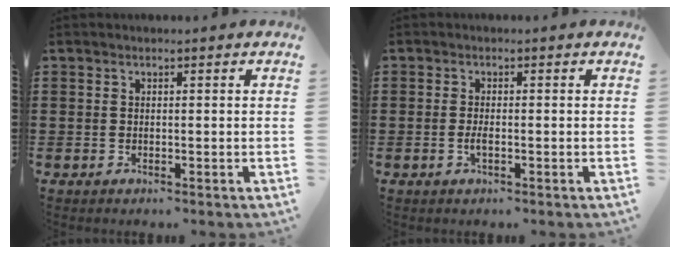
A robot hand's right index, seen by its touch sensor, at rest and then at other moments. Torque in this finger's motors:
{"motor_torque": [2.14, 0.00, 0.15, 0.00]}